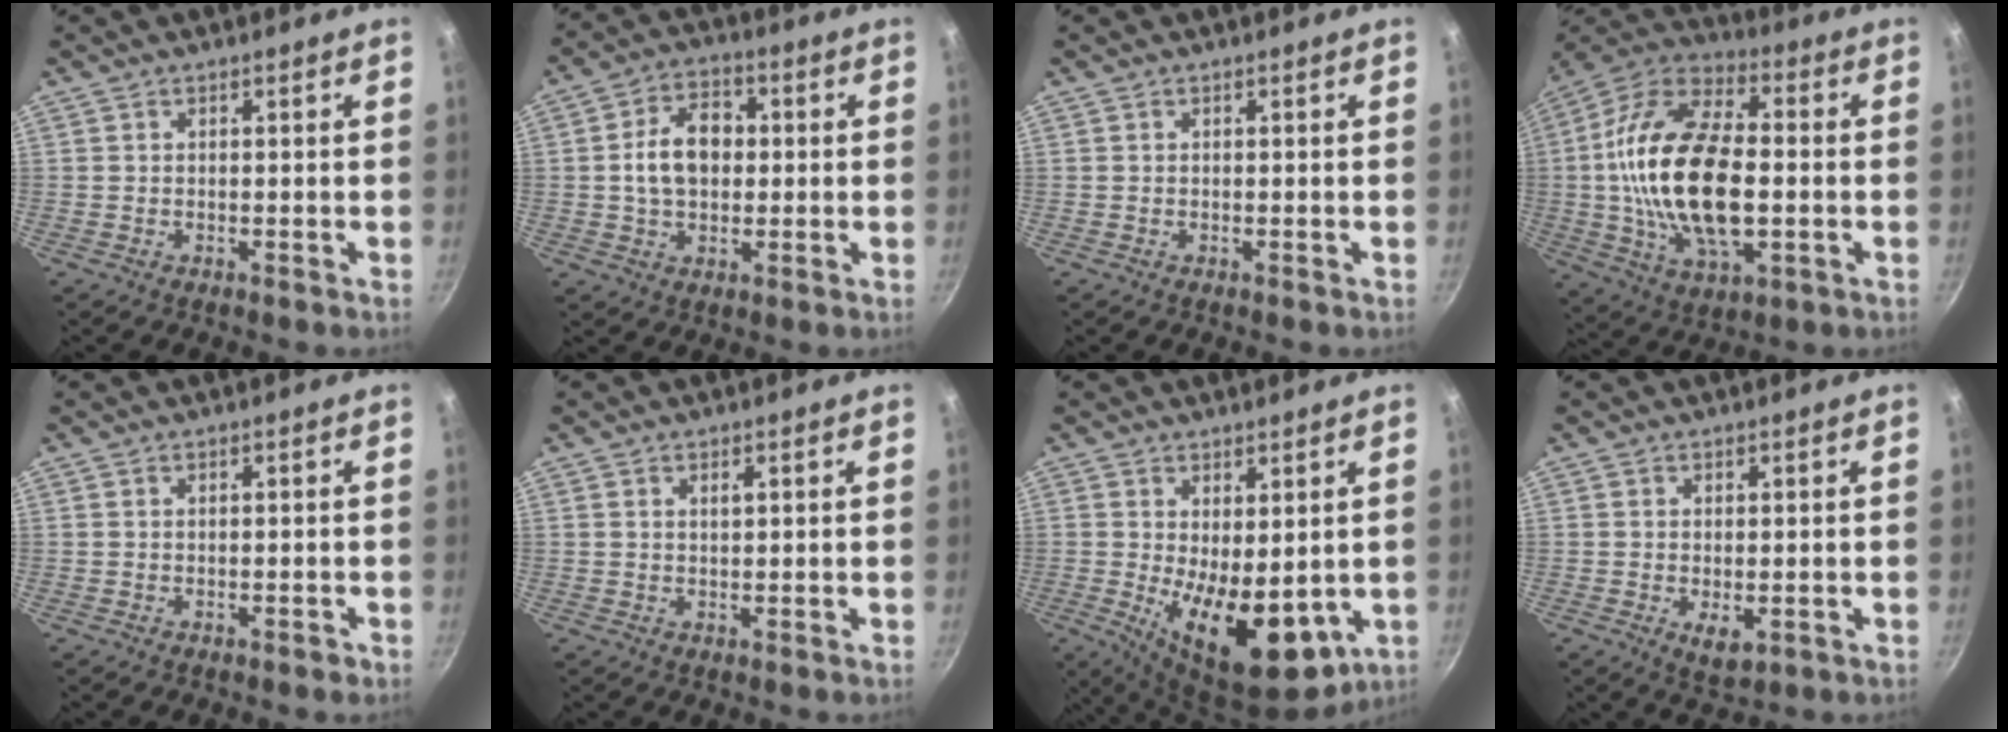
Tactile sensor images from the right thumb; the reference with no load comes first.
{"total": 10.0, "force": [0.5, 7.1, 7.1], "torque": [-0.094, 0.018, 0.001]}
{"total": 0.0}
{"total": 24.6, "force": [-1.2, 13.0, 20.8], "torque": [-0.390, 0.025, -0.026]}
{"total": 0.7, "force": [-0.5, 0.3, 0.5], "torque": [-0.003, 0.007, -0.003]}
{"total": 1.2, "force": [0.5, 0.6, 0.9], "torque": [-0.011, 0.002, 0.010]}
{"total": 14.5, "force": [-1.2, 7.3, 12.4], "torque": [-0.165, -0.028, 0.001]}
{"total": 3.9, "force": [-0.9, 2.1, 3.2], "torque": [-0.051, -0.013, -0.008]}